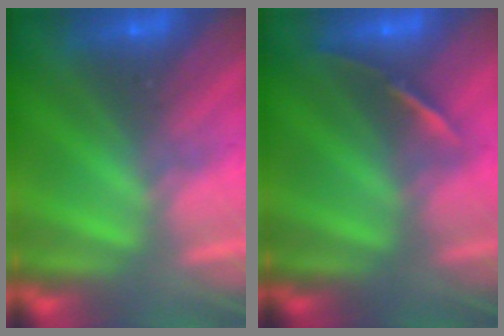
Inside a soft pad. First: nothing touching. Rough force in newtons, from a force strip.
{"total": 1.7}